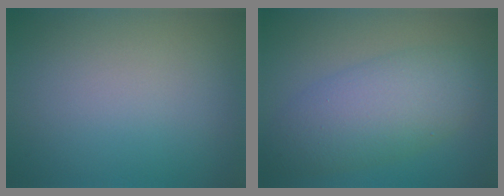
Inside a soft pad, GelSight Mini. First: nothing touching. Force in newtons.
{"total": 6.3, "press": 6.3, "slide": 0.1}